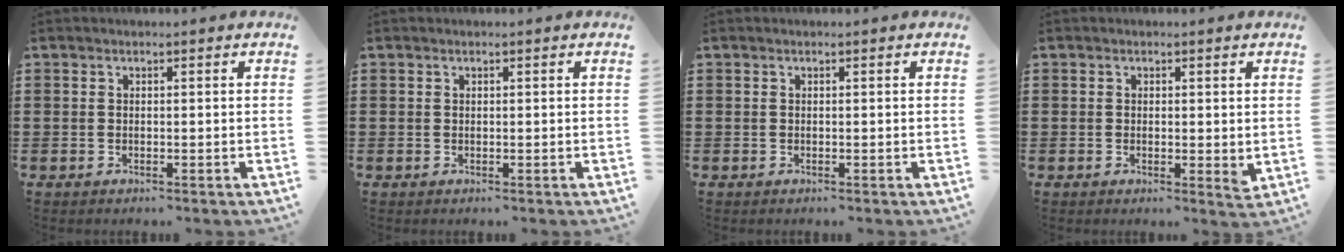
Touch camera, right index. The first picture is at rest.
{"total": 0.0}
{"total": 0.0}
{"total": 1.6, "force": [0.2, 0.6, 1.5], "torque": [-0.028, 0.003, 0.003]}